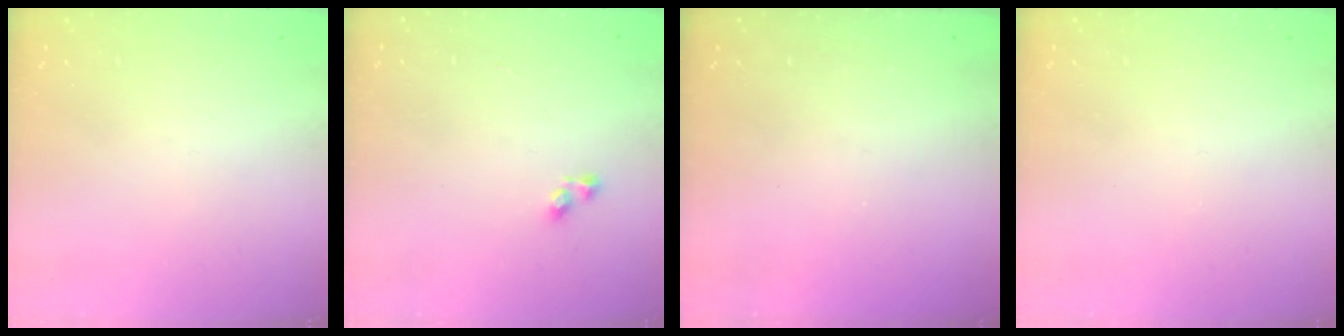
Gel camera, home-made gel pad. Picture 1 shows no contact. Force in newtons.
{"total": 2.4, "press": 2.3, "slide": 0.6}
{"total": 0.0}
{"total": 0.0}